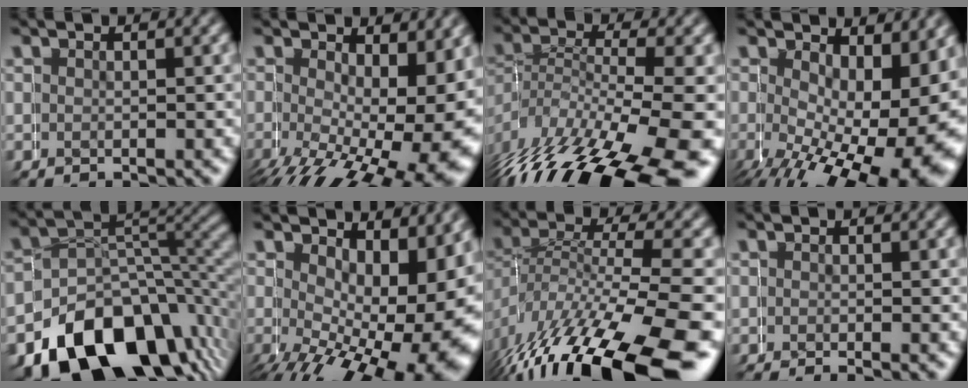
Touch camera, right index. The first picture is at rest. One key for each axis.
{"total": 9.4, "fx": -1.3, "fy": 4.4, "fz": 8.2, "tx": -0.111, "ty": -0.038, "tz": 0.002}
{"total": 8.3, "fx": -3.7, "fy": 4.5, "fz": 5.9, "tx": -0.103, "ty": -0.033, "tz": -0.035}
{"total": 10.5, "fx": -1.5, "fy": 5.1, "fz": 9.0, "tx": -0.119, "ty": -0.048, "tz": 0.008}
{"total": 13.3, "fx": -7.6, "fy": 8.4, "fz": 7.0, "tx": -0.093, "ty": -0.030, "tz": -0.113}
{"total": 10.2, "fx": -0.4, "fy": 5.2, "fz": 8.8, "tx": -0.111, "ty": -0.037, "tz": 0.019}
{"total": 8.6, "fx": -5.0, "fy": 3.2, "fz": 6.2, "tx": -0.124, "ty": -0.028, "tz": -0.055}
{"total": 0.8, "fx": -0.6, "fy": -0.1, "fz": 0.5, "tx": -0.003, "ty": -0.001, "tz": -0.011}